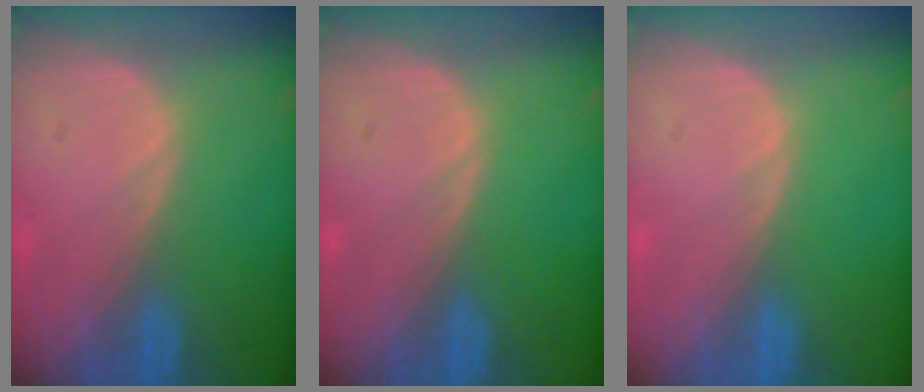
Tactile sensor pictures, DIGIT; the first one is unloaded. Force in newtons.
{"total": 0.0}
{"total": 0.0}